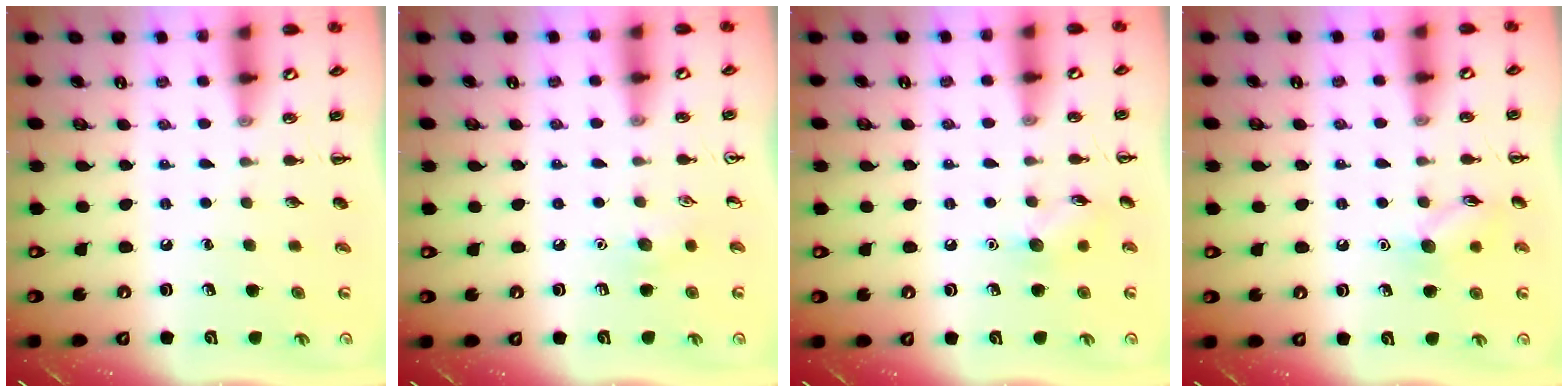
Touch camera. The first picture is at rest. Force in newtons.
{"total": 6.4, "press": 6.1, "slide": 2.0}
{"total": 6.5, "press": 6.3, "slide": 1.5}
{"total": 8.2, "press": 8.2, "slide": 0.7}